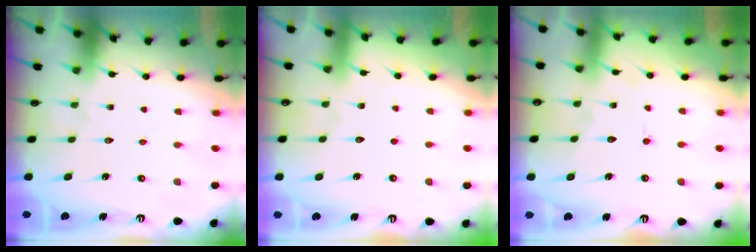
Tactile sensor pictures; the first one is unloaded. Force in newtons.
{"total": 2.5, "press": 2.5, "slide": 0.2}
{"total": 7.7, "press": 7.6, "slide": 0.9}